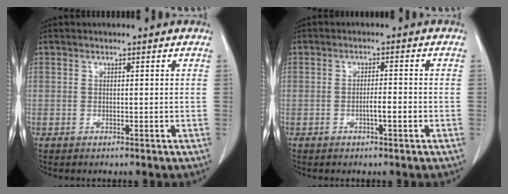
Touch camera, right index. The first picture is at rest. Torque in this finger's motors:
{"motor_torque": [0.36, -0.33, 0.20, 0.03]}